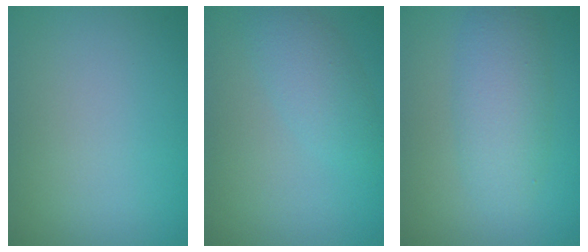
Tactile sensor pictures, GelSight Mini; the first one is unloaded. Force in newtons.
{"total": 2.8, "press": 2.8, "slide": 0.1}
{"total": 4.0, "press": 4.0, "slide": 0.0}